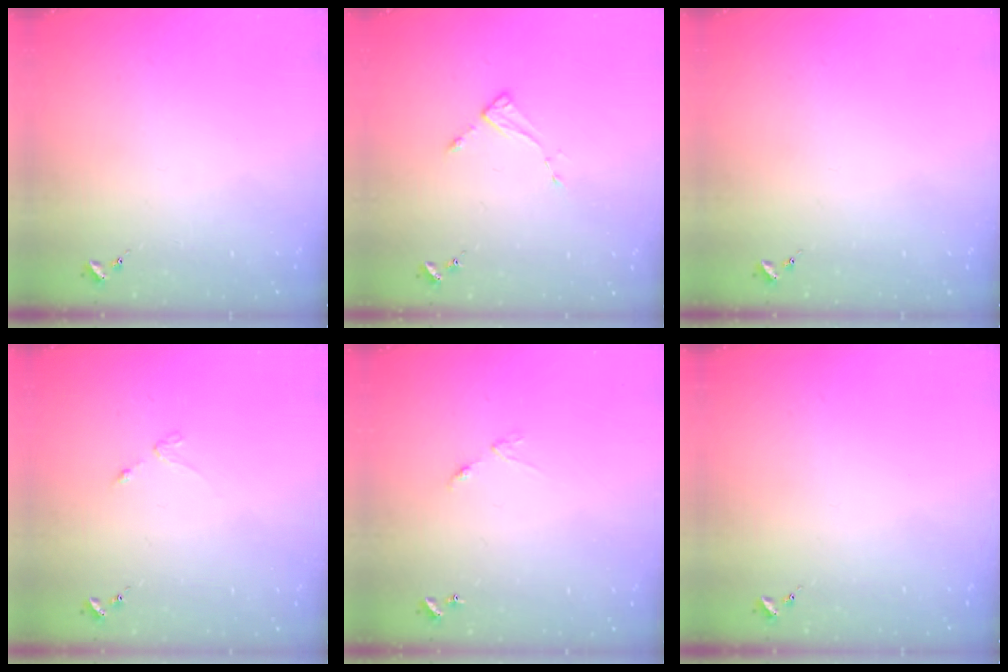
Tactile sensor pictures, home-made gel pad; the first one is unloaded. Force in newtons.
{"total": 2.8, "press": 2.7, "slide": 0.3}
{"total": 0.0}
{"total": 2.3, "press": 2.3, "slide": 0.3}
{"total": 5.5, "press": 5.5, "slide": 0.3}
{"total": 0.0}